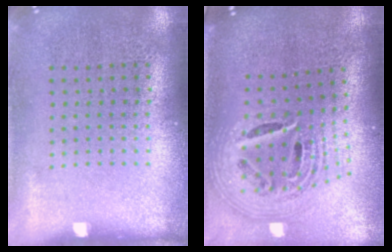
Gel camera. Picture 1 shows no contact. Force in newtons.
{"total": 2.8, "press": 1.9, "slide": 2.0}